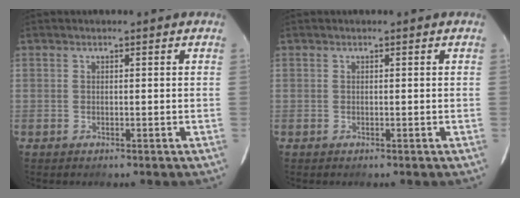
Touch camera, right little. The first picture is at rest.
{"total": 0.0}